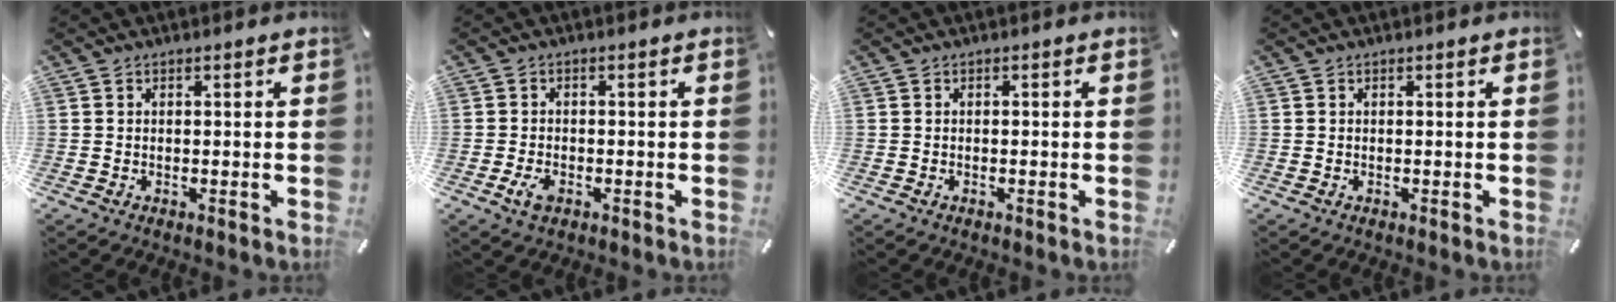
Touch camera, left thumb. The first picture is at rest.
{"total": 3.1, "force": [-1.3, 1.8, 2.1], "torque": [-0.058, -0.003, -0.028]}
{"total": 0.6, "force": [-0.2, 0.1, 0.5], "torque": [-0.009, -0.003, -0.003]}
{"total": 0.0}